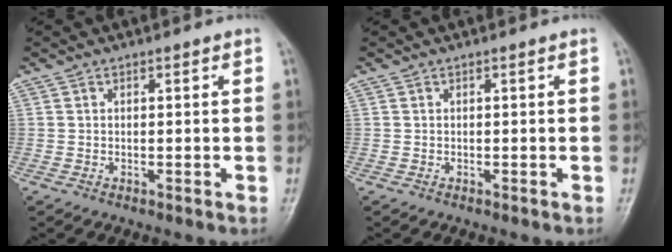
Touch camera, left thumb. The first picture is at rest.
{"total": 0.0}